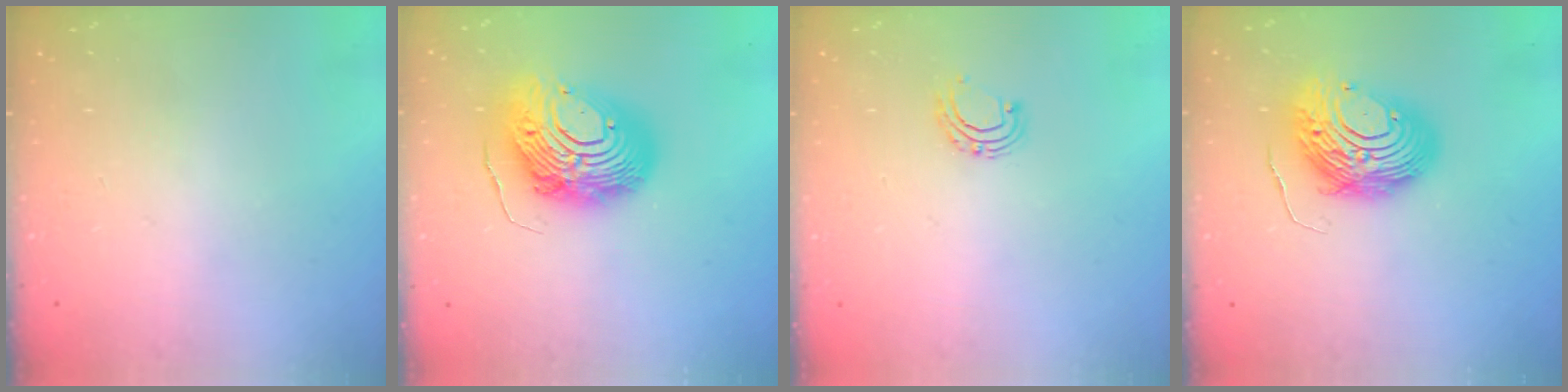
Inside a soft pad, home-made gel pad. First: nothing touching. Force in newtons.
{"total": 16.1, "press": 16.0, "slide": 1.4}
{"total": 5.2, "press": 5.2, "slide": 0.6}
{"total": 12.2, "press": 12.2, "slide": 1.2}